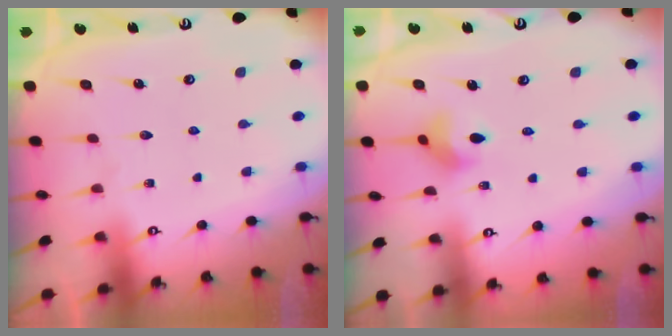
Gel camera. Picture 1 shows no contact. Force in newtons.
{"total": 5.9, "press": 5.8, "slide": 0.7}